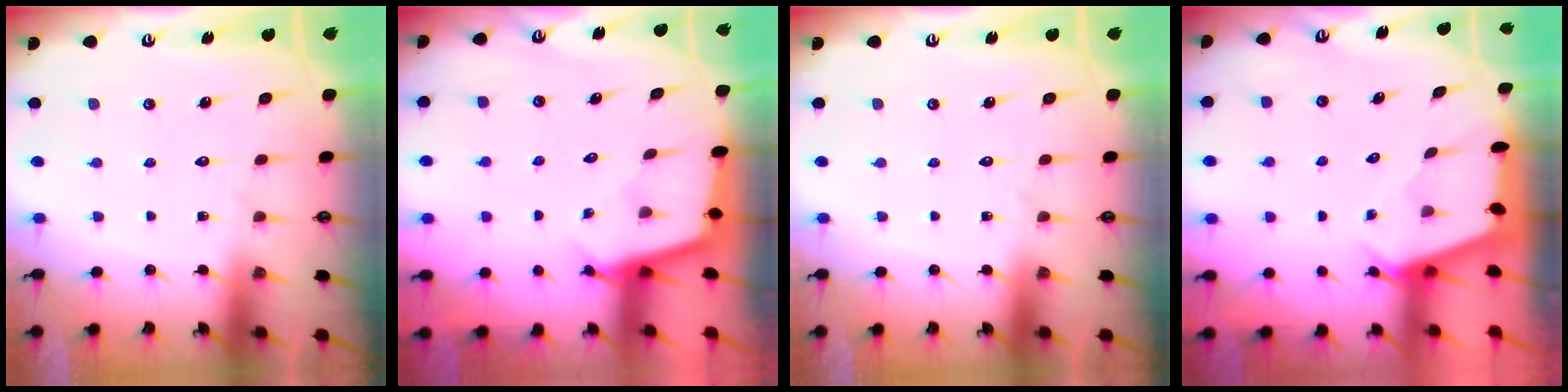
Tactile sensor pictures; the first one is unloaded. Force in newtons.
{"total": 2.3, "press": 2.3, "slide": 0.2}
{"total": 0.0}
{"total": 2.4, "press": 2.4, "slide": 0.3}